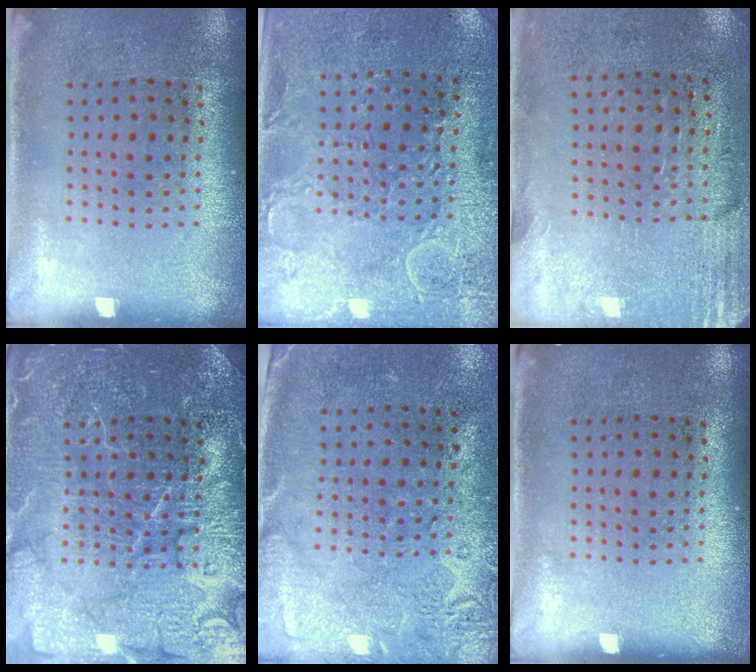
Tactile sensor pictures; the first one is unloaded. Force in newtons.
{"total": 2.8, "press": 2.7, "slide": 0.8}
{"total": 2.8, "press": 2.5, "slide": 1.4}
{"total": 6.9, "press": 6.8, "slide": 0.9}
{"total": 2.7, "press": 2.2, "slide": 1.7}
{"total": 0.0}